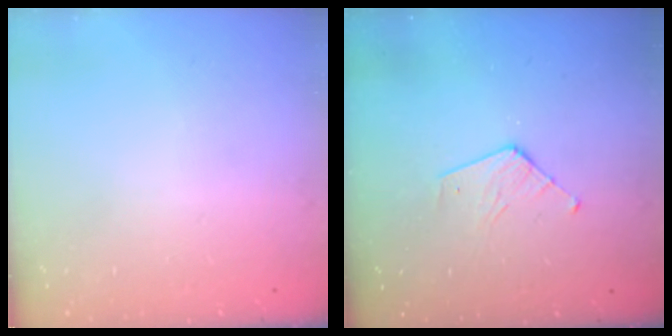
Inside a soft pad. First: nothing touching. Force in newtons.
{"total": 5.9, "press": 5.9, "slide": 0.5}